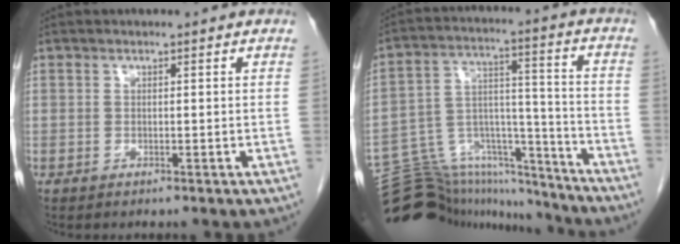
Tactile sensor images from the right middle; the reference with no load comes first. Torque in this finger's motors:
{"motor_torque": [0.71, -0.67, 0.05, -0.06]}